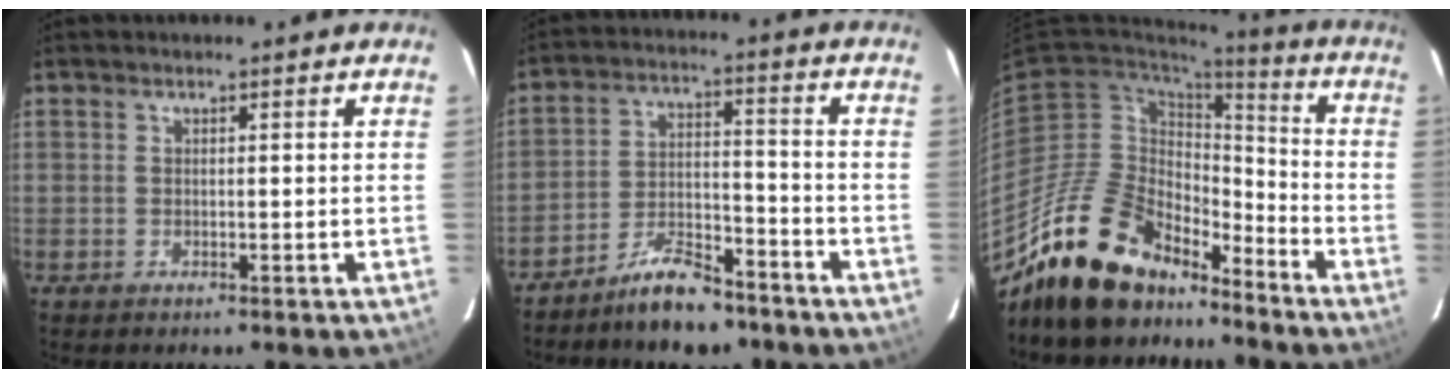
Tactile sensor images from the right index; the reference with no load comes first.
{"total": 10.0, "force": [-8.1, 3.5, 4.7], "torque": [-0.098, 0.017, -0.138]}
{"total": 19.7, "force": [-15.7, 9.0, 7.9], "torque": [-0.157, 0.011, -0.263]}